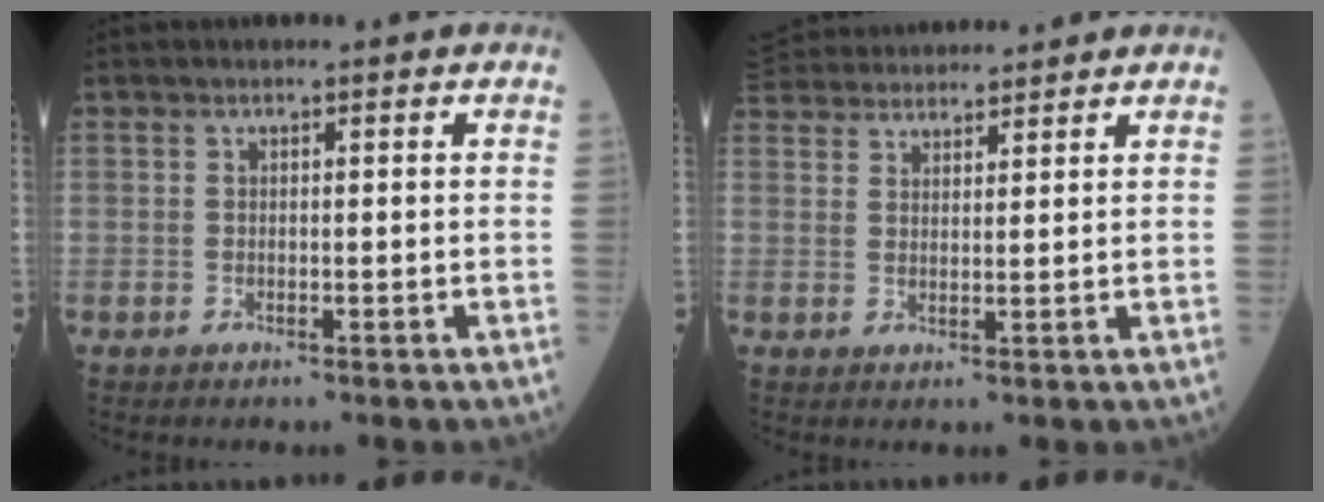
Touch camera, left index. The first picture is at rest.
{"total": 11.3, "force": [10.6, 2.2, 3.2], "torque": [-0.063, 0.048, 0.175]}